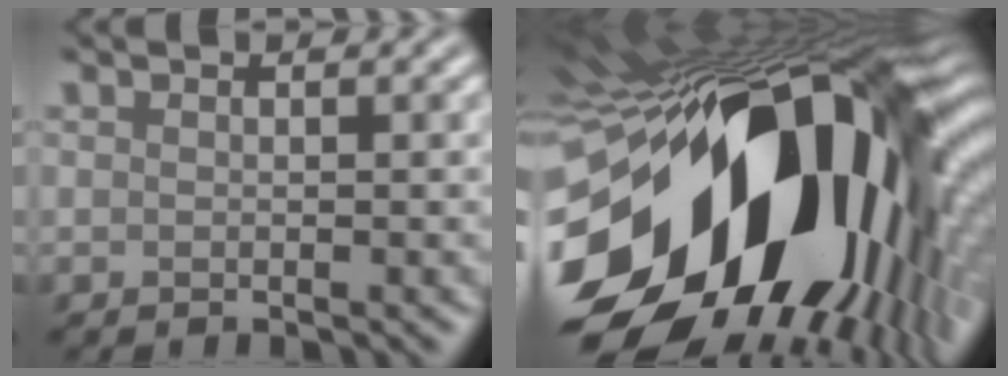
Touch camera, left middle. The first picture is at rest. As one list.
[{"total": 20.8, "force": [-5.2, 11.1, 16.8], "torque": [-0.334, -0.080, -0.047]}]